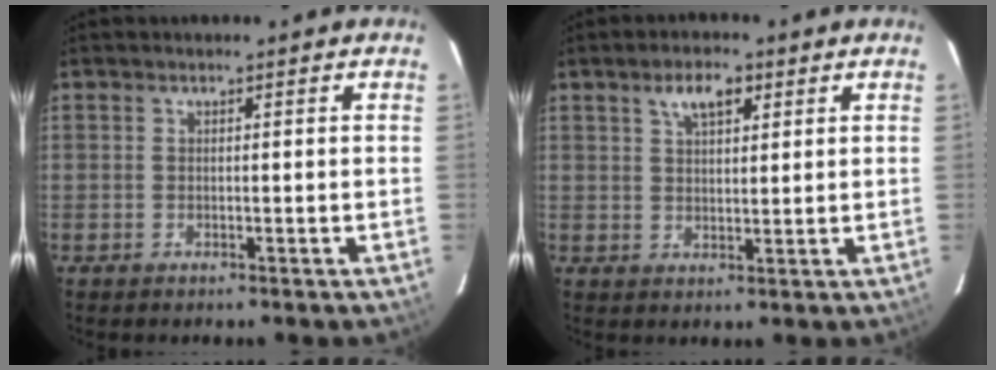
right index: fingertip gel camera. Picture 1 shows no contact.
{"total": 5.0, "force": [2.7, 2.3, 3.5], "torque": [-0.060, 0.012, 0.049]}